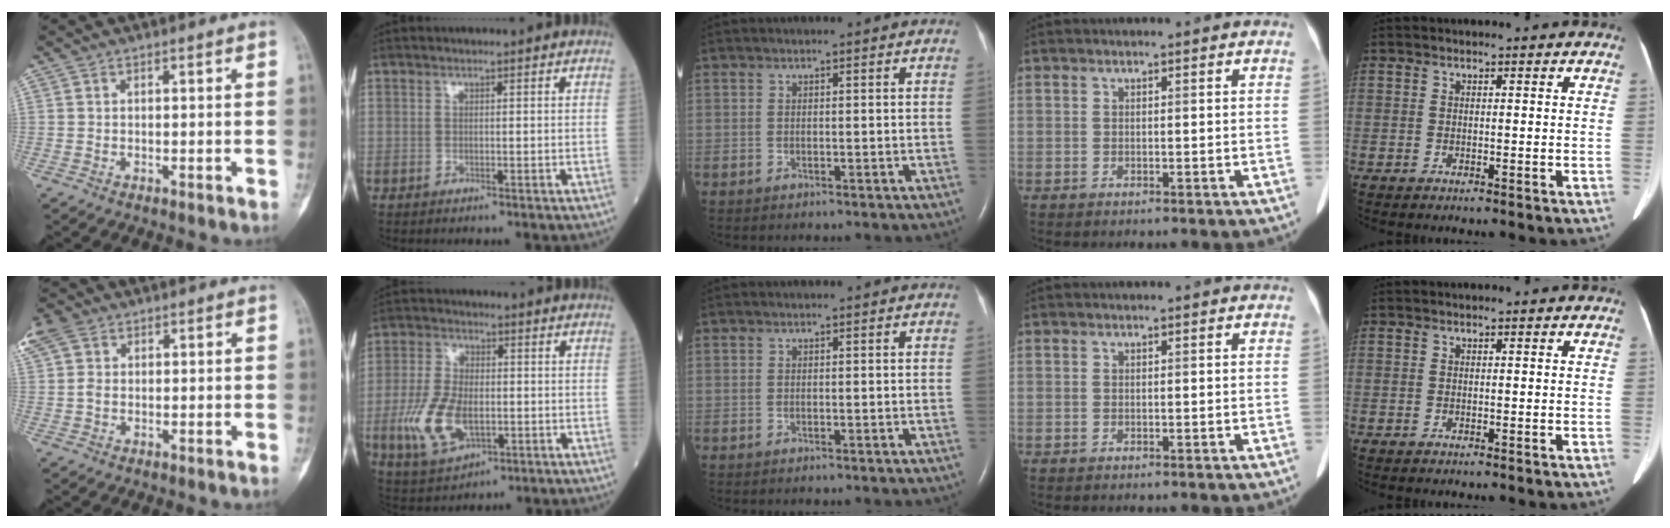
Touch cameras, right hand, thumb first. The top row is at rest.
{"thumb": {"total": 5.4, "force": [2.2, 3.9, 3.0], "torque": [-0.072, 0.015, 0.042]}, "index": {"total": 10.7, "force": [-2.7, 5.3, 8.9], "torque": [-0.200, -0.002, -0.046]}}